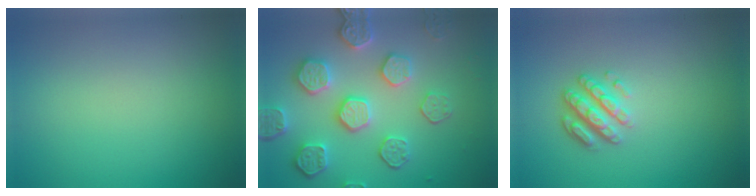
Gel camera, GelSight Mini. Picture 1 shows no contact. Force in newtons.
{"total": 5.6, "press": 5.1, "slide": 2.2}
{"total": 3.4, "press": 2.6, "slide": 2.2}